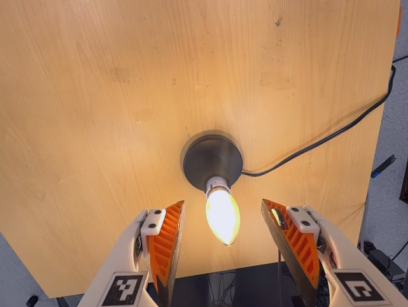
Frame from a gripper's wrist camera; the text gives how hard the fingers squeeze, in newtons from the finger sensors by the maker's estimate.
{"total": 0.0}